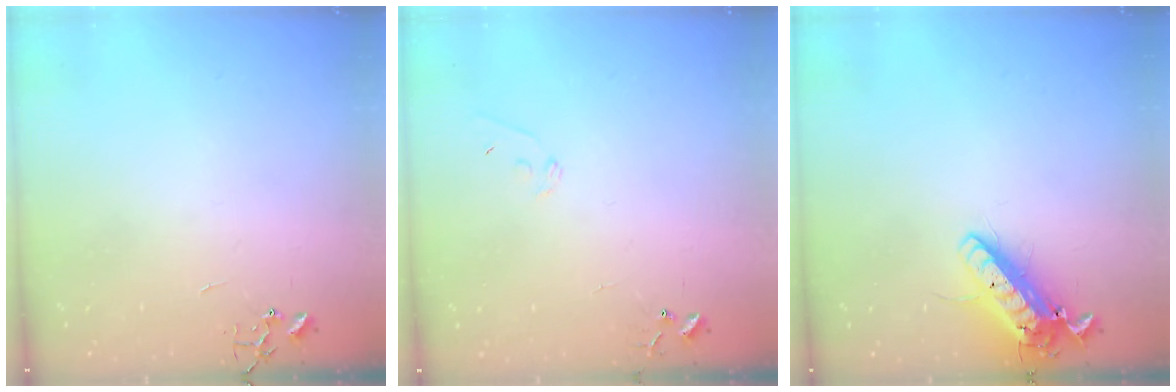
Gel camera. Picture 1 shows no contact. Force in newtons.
{"total": 6.8, "press": 6.7, "slide": 0.5}
{"total": 15.3, "press": 15.1, "slide": 2.8}